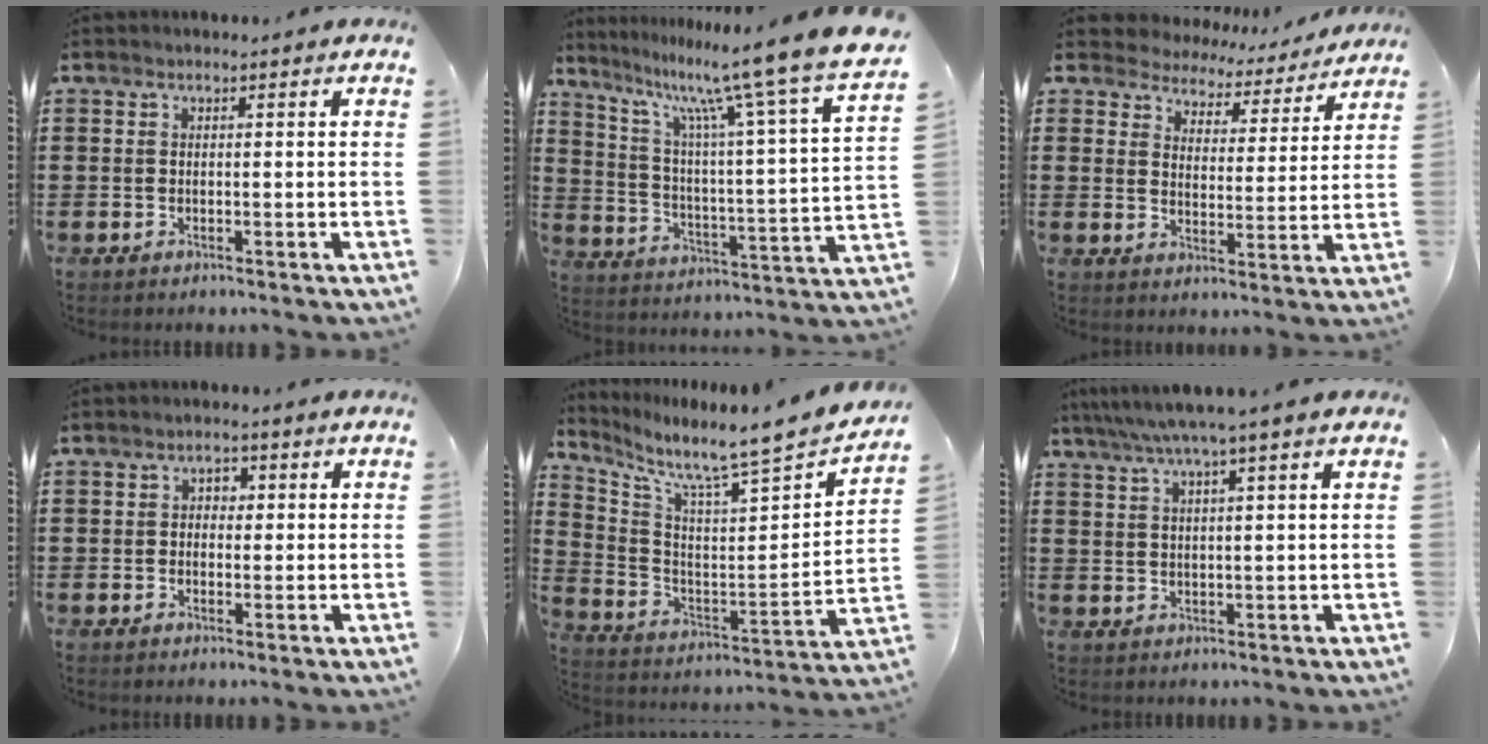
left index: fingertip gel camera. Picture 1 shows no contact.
{"total": 11.8, "force": [9.6, -1.0, 6.8], "torque": [-0.143, -0.085, 0.143]}
{"total": 4.5, "force": [4.3, 0.9, -0.5], "torque": [-0.021, -0.035, 0.072]}
{"total": 1.9, "force": [0.1, 1.5, 1.2], "torque": [-0.028, 0.010, -0.002]}
{"total": 5.8, "force": [5.3, -0.4, 2.4], "torque": [-0.081, -0.066, 0.073]}
{"total": 4.6, "force": [3.3, -0.5, 3.2], "torque": [-0.070, -0.008, 0.054]}